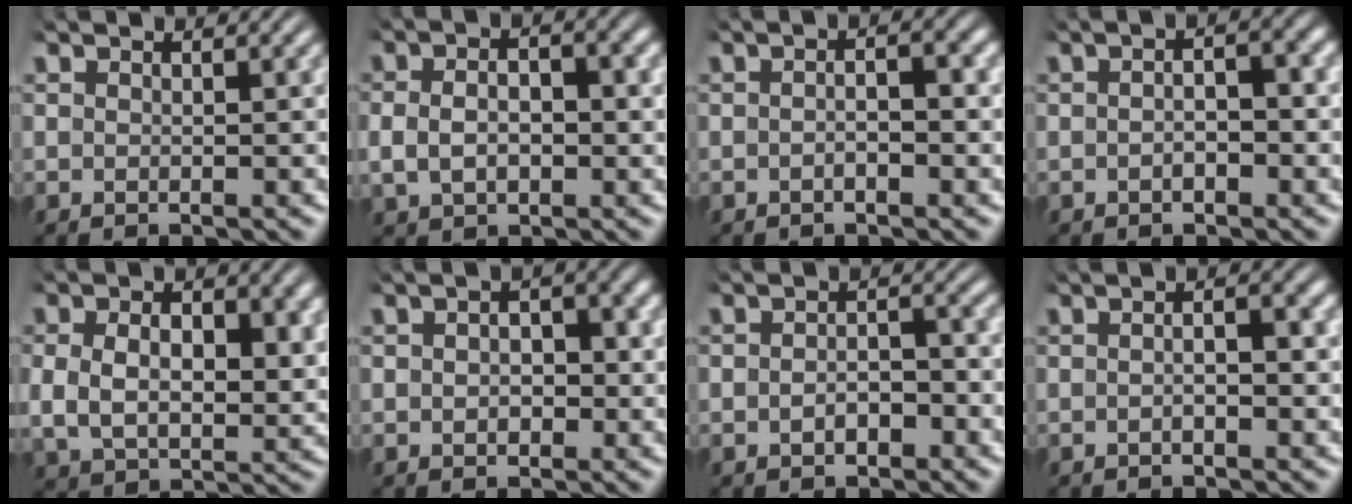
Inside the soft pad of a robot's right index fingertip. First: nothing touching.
{"total": 3.8, "force": [-0.4, 2.4, 2.9], "torque": [-0.052, -0.001, -0.001]}
{"total": 2.1, "force": [-0.5, 0.6, 1.9], "torque": [-0.023, 0.005, -0.016]}
{"total": 2.4, "force": [-0.4, 0.9, 2.1], "torque": [-0.024, 0.007, -0.013]}
{"total": 5.8, "force": [0.6, 4.1, 4.0], "torque": [-0.088, -0.016, 0.021]}
{"total": 2.3, "force": [0.0, 1.5, 1.8], "torque": [-0.022, 0.001, -0.001]}
{"total": 2.2, "force": [-1.1, 1.2, 1.4], "torque": [-0.016, 0.003, -0.021]}
{"total": 2.1, "force": [-0.3, 0.6, 2.0], "torque": [-0.025, 0.007, -0.012]}